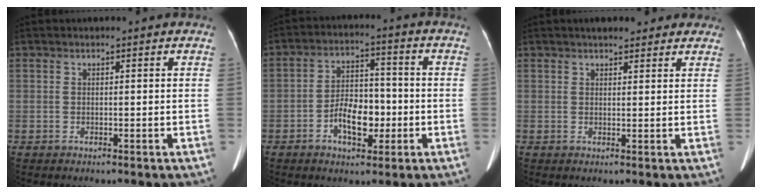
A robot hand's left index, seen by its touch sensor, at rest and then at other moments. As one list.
[{"total": 7.8, "force": [-2.6, 3.9, 6.3], "torque": [-0.119, 0.014, -0.043]}, {"total": 6.2, "force": [5.1, 2.2, 2.8], "torque": [-0.020, 0.019, 0.062]}]